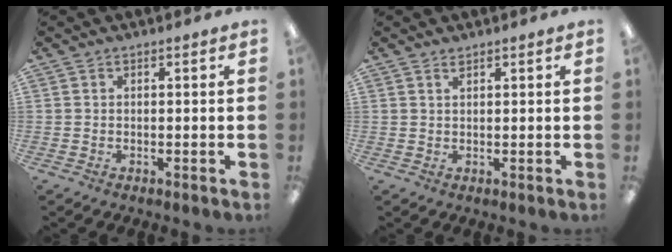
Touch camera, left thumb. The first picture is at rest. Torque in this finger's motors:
{"motor_torque": [0.01, -0.05, -0.25, 0.07, -0.01]}